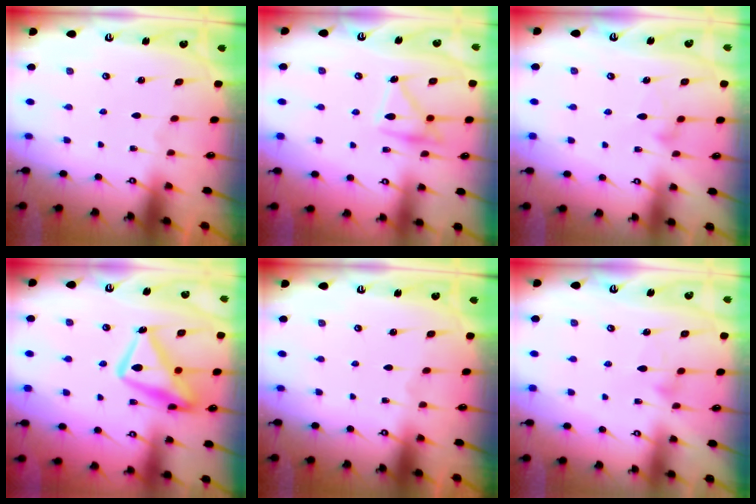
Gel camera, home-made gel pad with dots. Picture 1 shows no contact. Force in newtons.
{"total": 14.8, "press": 14.8, "slide": 0.9}
{"total": 8.3, "press": 8.3, "slide": 0.4}
{"total": 16.2, "press": 16.1, "slide": 1.5}
{"total": 0.0}
{"total": 4.5, "press": 4.5, "slide": 0.3}